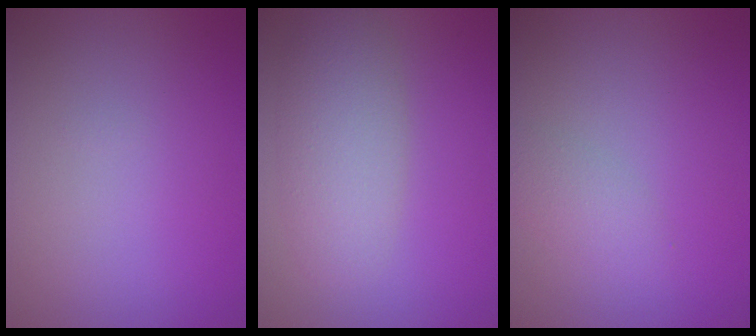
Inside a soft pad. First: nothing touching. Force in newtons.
{"total": 4.3, "press": 4.3, "slide": 0.5}
{"total": 1.7, "press": 1.7, "slide": 0.1}